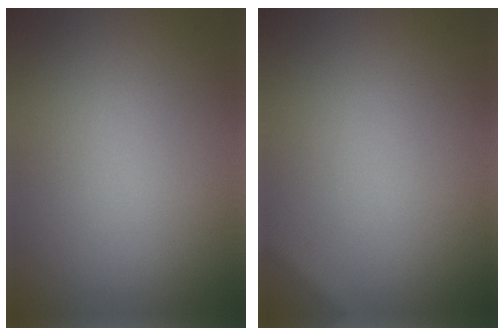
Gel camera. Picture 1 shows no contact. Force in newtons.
{"total": 2.3, "press": 2.3, "slide": 0.1}